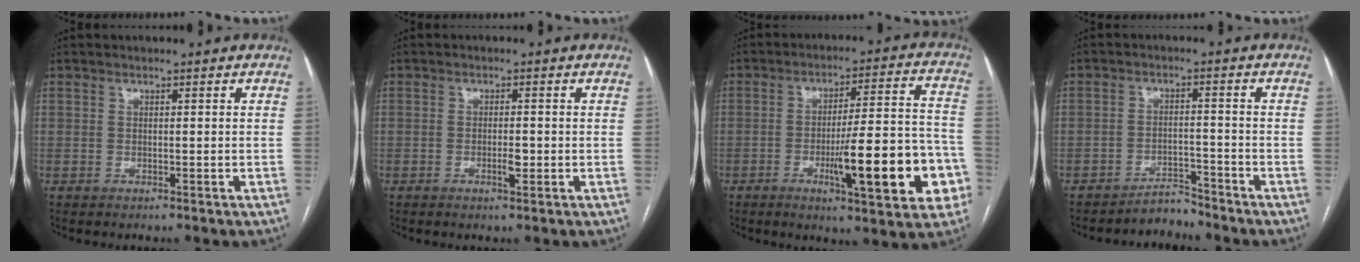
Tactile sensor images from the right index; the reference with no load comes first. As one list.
[{"total": 2.1, "force": [-0.6, 0.6, 1.9], "torque": [-0.032, 0.000, -0.009]}, {"total": 16.9, "force": [-5.5, 3.0, 15.7], "torque": [-0.200, 0.016, -0.072]}, {"total": 3.4, "force": [-3.3, 0.6, -0.3], "torque": [0.009, -0.004, -0.053]}]